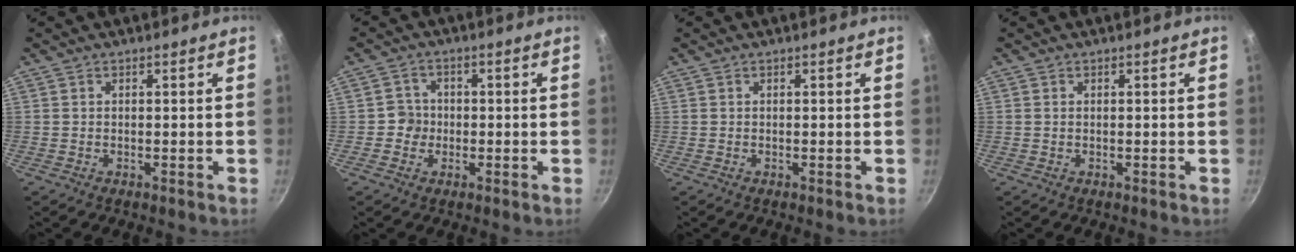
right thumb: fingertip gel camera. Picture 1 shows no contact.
{"total": 3.5, "force": [-0.7, 3.3, 0.7], "torque": [0.016, 0.010, -0.019]}
{"total": 0.0}
{"total": 0.0}